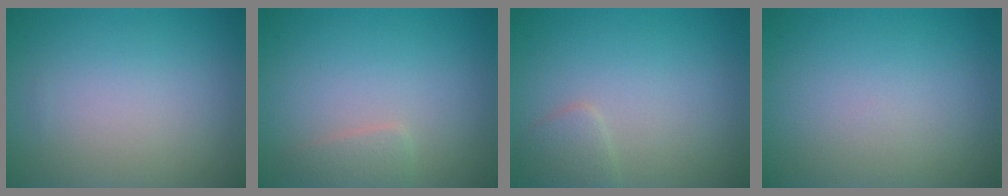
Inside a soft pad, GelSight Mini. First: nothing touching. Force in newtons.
{"total": 1.3, "press": 1.3, "slide": 0.1}
{"total": 1.5, "press": 1.5, "slide": 0.0}
{"total": 0.0}